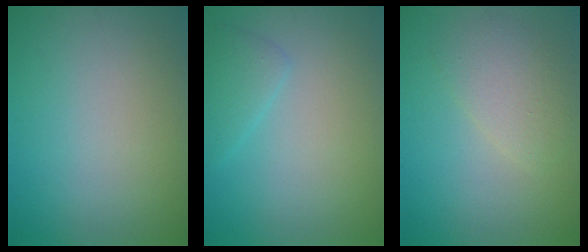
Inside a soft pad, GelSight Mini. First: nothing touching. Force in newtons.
{"total": 1.7, "press": 1.7, "slide": 0.0}
{"total": 2.6, "press": 2.6, "slide": 0.2}